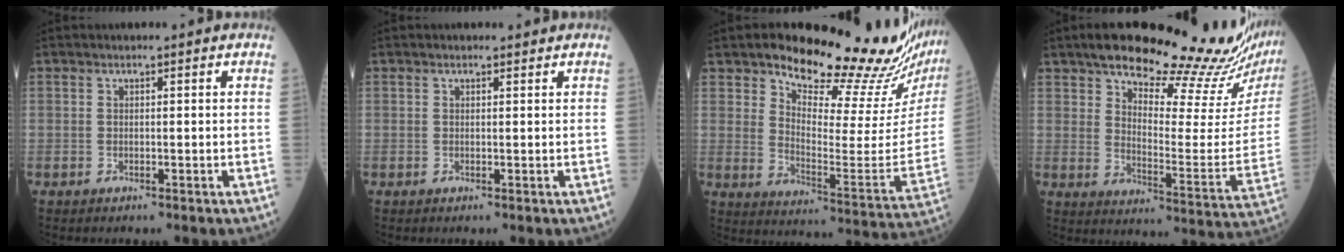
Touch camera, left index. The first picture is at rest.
{"total": 0.9, "force": [0.8, 0.4, 0.0], "torque": [0.000, 0.008, 0.010]}
{"total": 22.2, "force": [19.4, 2.2, 10.6], "torque": [-0.161, -0.089, 0.257]}
{"total": 25.5, "force": [21.7, 2.3, 13.2], "torque": [-0.183, -0.058, 0.283]}